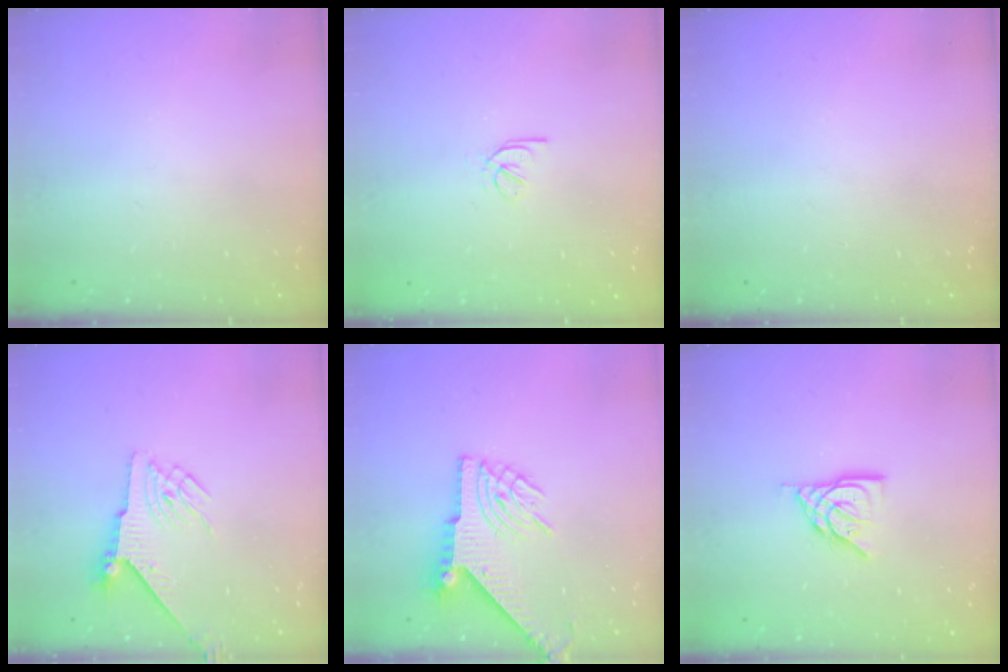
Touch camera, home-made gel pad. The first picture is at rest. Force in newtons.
{"total": 2.2, "press": 2.2, "slide": 0.5}
{"total": 0.0}
{"total": 5.4, "press": 5.4, "slide": 0.8}
{"total": 8.8, "press": 8.7, "slide": 1.3}
{"total": 9.2, "press": 9.2, "slide": 0.4}